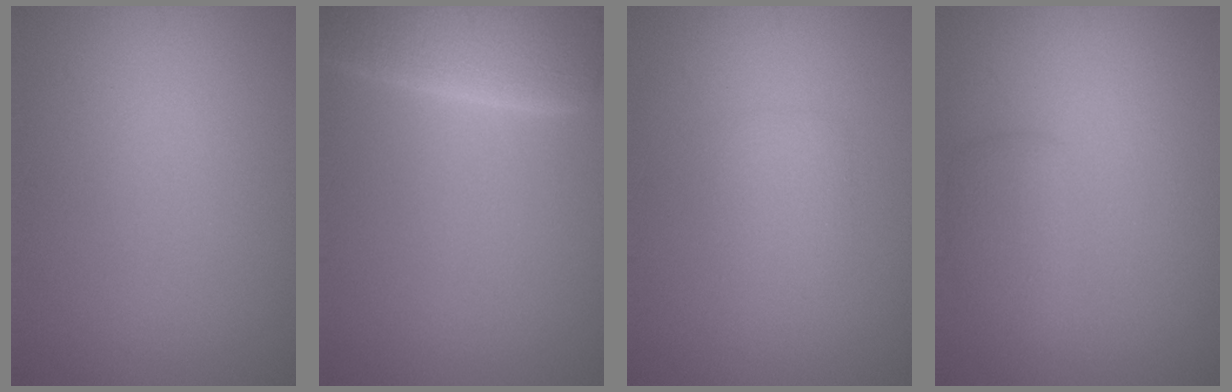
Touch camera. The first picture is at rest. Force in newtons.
{"total": 7.2, "press": 7.1, "slide": 0.3}
{"total": 1.6, "press": 1.6, "slide": 0.1}
{"total": 1.9, "press": 1.9, "slide": 0.1}